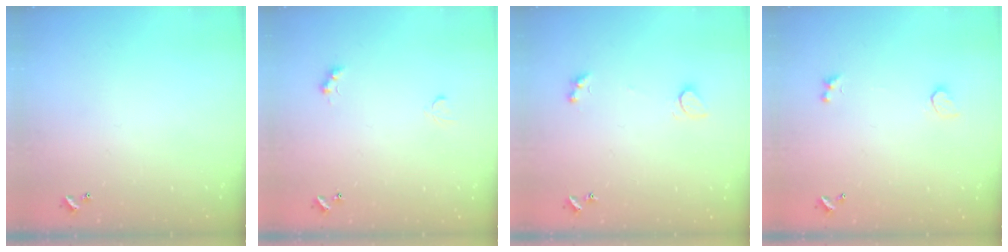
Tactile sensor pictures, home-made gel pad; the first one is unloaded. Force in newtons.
{"total": 1.7, "press": 1.5, "slide": 0.6}
{"total": 2.5, "press": 2.4, "slide": 0.5}
{"total": 1.7, "press": 1.1, "slide": 1.2}